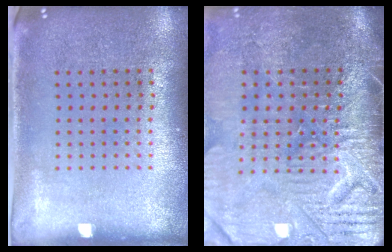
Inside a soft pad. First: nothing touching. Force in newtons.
{"total": 4.8, "press": 4.2, "slide": 2.4}